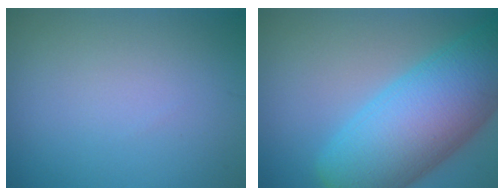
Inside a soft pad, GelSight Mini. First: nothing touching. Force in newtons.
{"total": 12.0, "press": 12.0, "slide": 0.5}